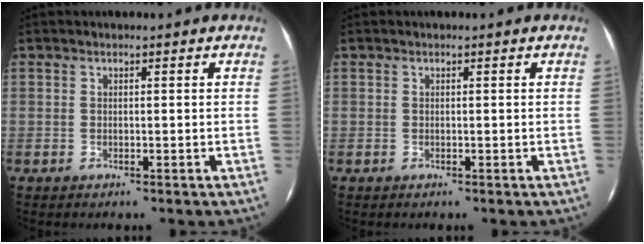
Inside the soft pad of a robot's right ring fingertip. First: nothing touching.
{"total": 0.0}